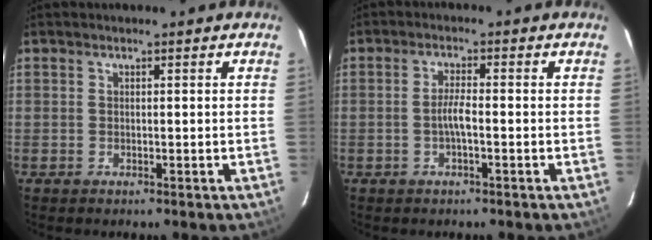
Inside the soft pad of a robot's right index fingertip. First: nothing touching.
{"total": 2.8, "force": [-1.0, 0.3, 2.6], "torque": [-0.052, 0.004, -0.018]}